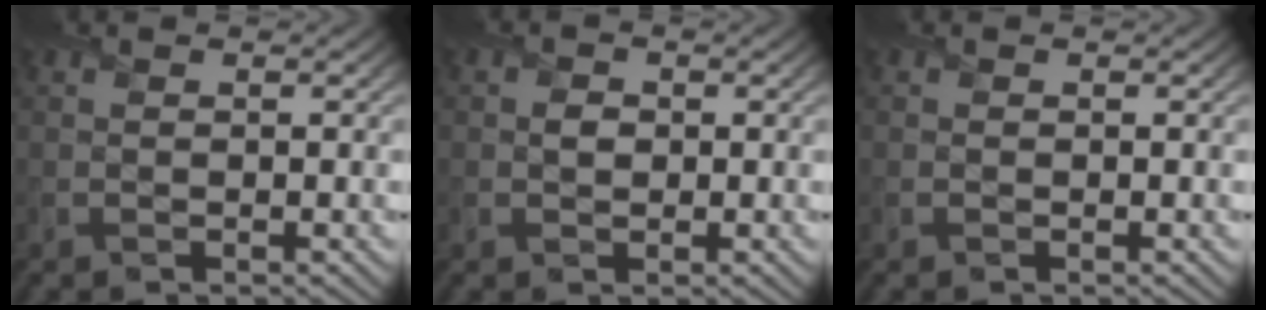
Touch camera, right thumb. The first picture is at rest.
{"total": 1.4, "force": [0.0, 1.2, 0.6], "torque": [-0.012, -0.003, -0.003]}
{"total": 0.0}